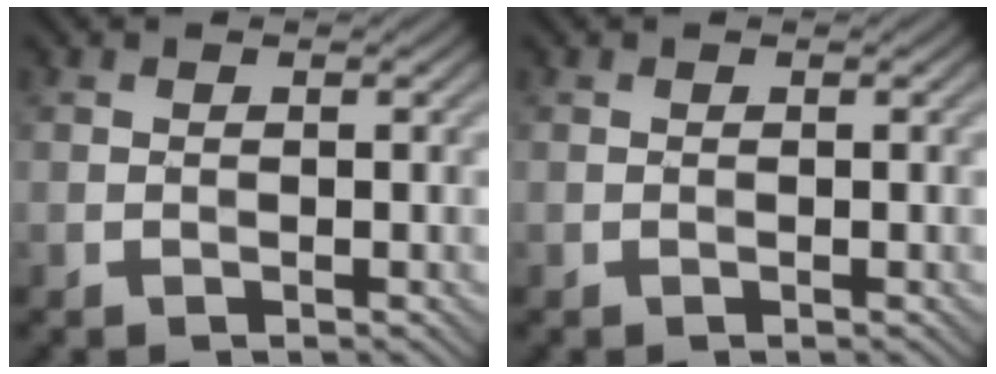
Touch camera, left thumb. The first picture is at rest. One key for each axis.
{"total": 0.0}